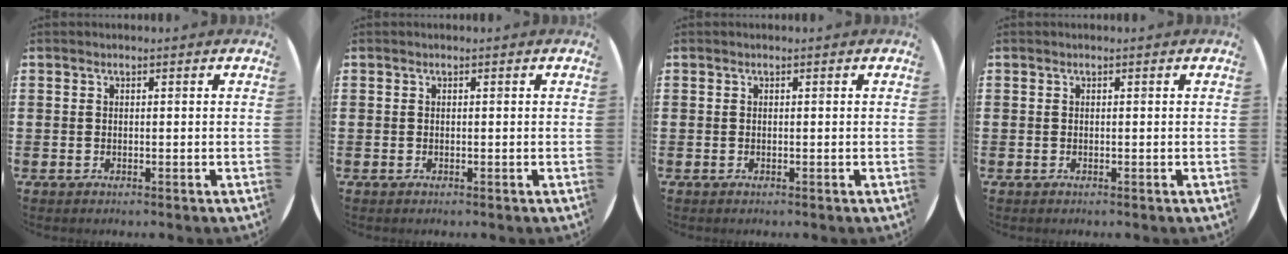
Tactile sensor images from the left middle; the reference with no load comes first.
{"total": 0.0}
{"total": 0.0}
{"total": 0.0}